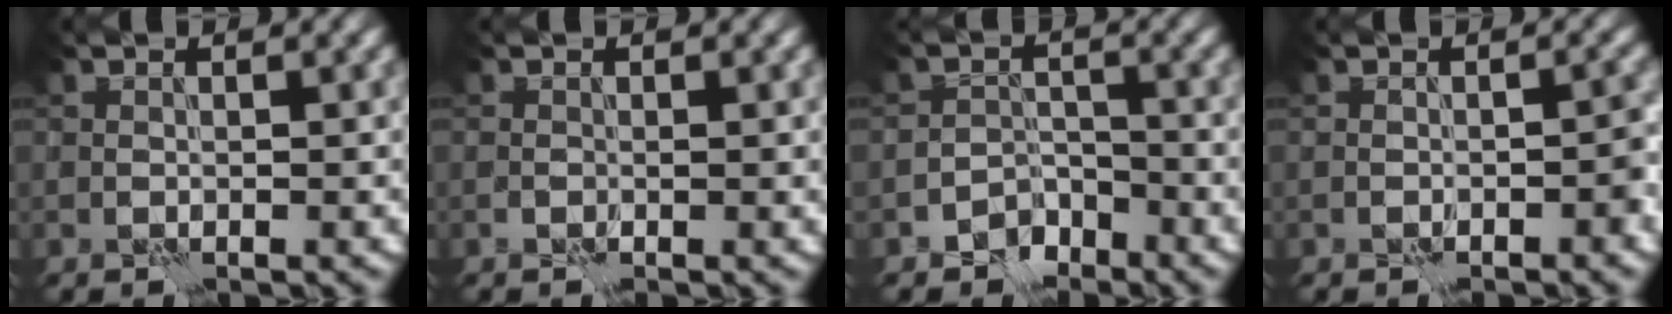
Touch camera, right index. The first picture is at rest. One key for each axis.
{"total": 0.6, "fx": -0.2, "fy": 0.3, "fz": 0.5, "tx": -0.009, "ty": -0.001, "tz": -0.003}
{"total": 2.4, "fx": -2.0, "fy": 1.3, "fz": 0.4, "tx": 0.002, "ty": 0.006, "tz": -0.039}
{"total": 1.5, "fx": -1.1, "fy": 0.4, "fz": 0.9, "tx": -0.011, "ty": 0.007, "tz": -0.014}